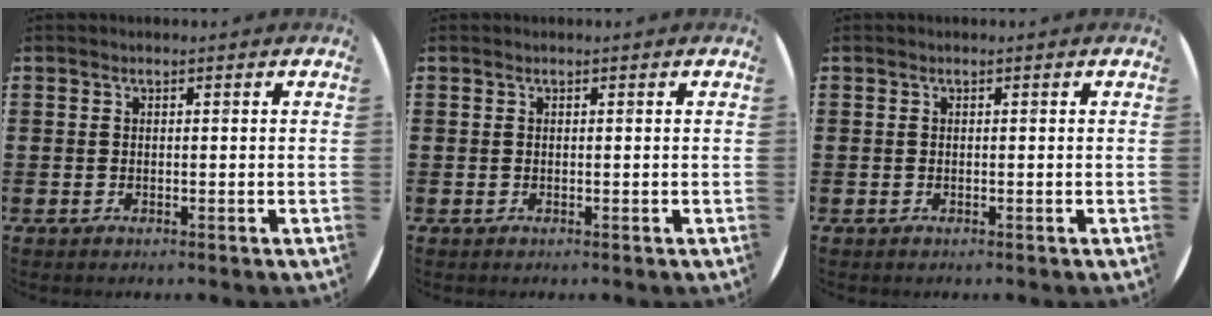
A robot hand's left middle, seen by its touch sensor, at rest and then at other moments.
{"total": 0.0}
{"total": 0.0}